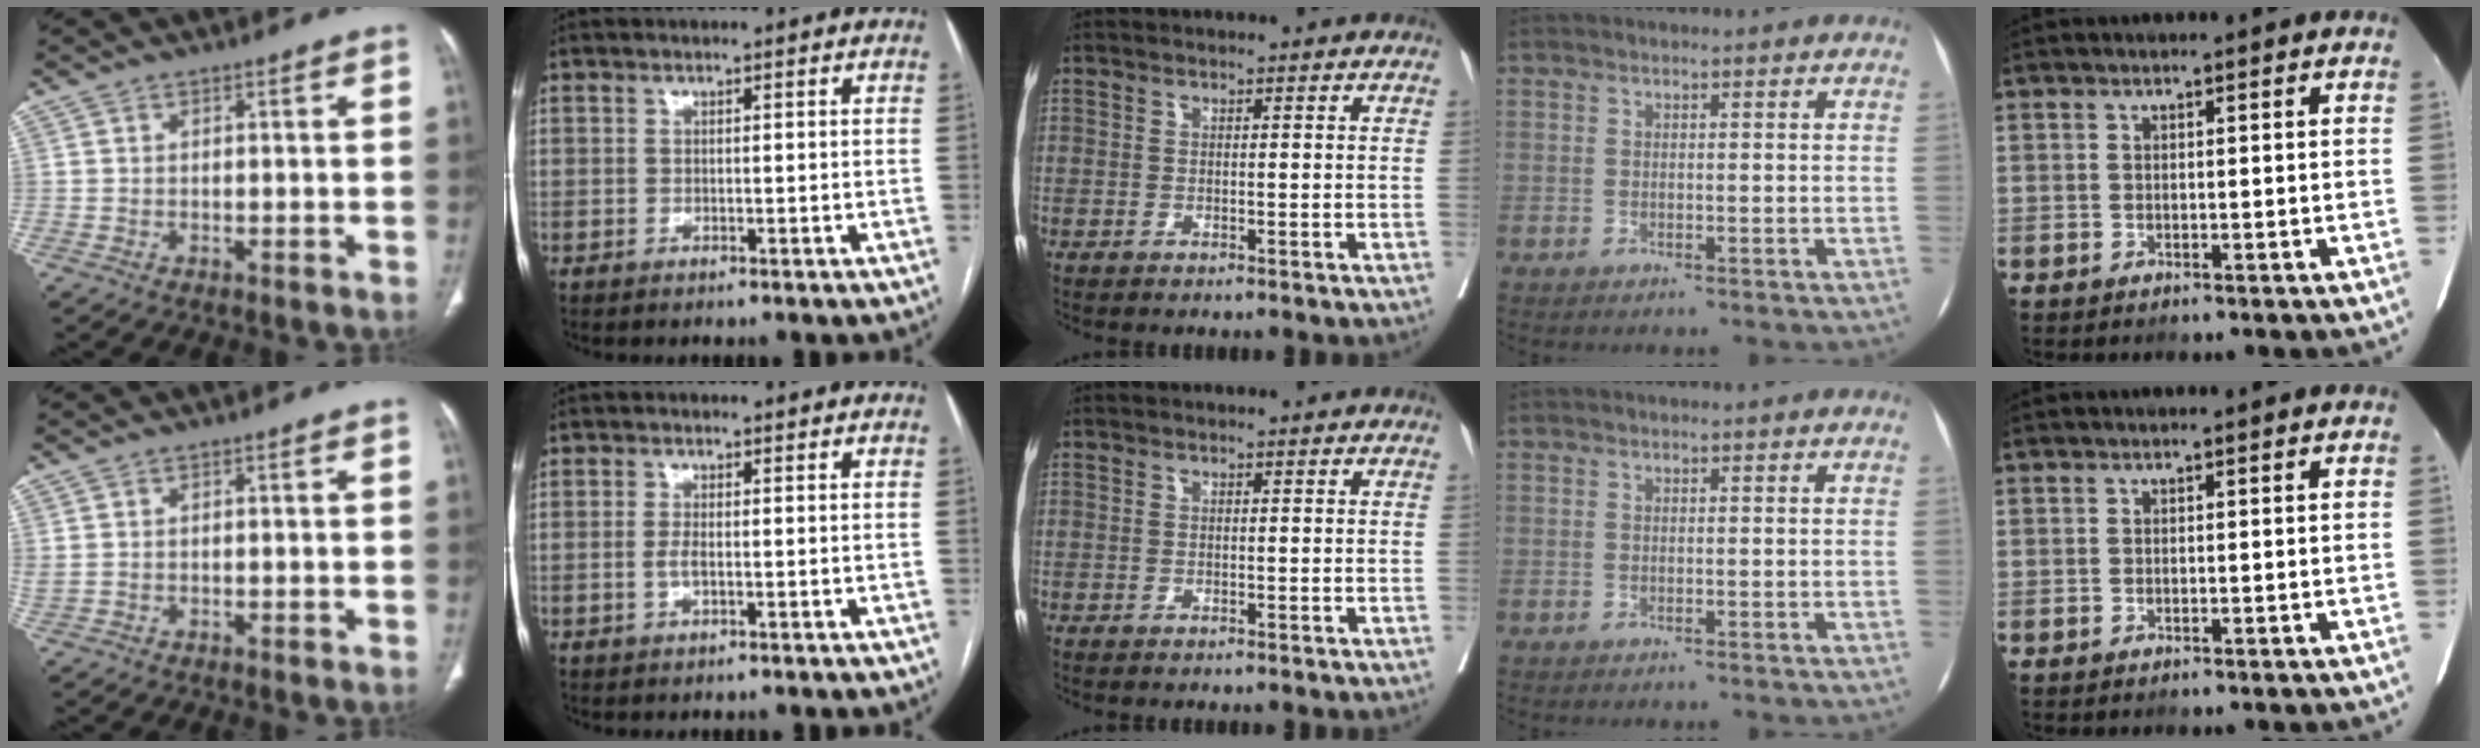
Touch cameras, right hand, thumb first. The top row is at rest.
{"thumb": {"total": 1.0, "force": [0.4, 0.6, 0.7], "torque": [-0.027, 0.002, 0.013]}, "index": {"total": 1.5, "force": [-0.3, 0.4, 1.4], "torque": [-0.029, 0.000, -0.007]}}